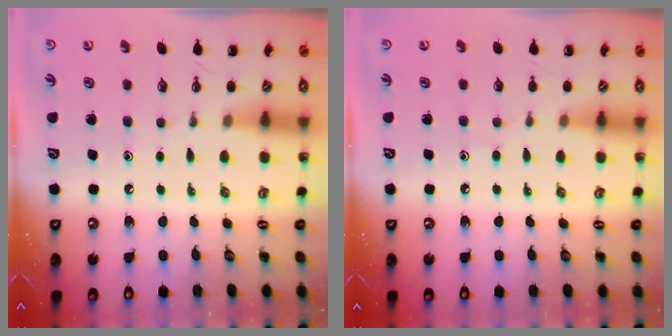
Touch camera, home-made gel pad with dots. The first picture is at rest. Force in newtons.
{"total": 4.1, "press": 3.7, "slide": 1.7}